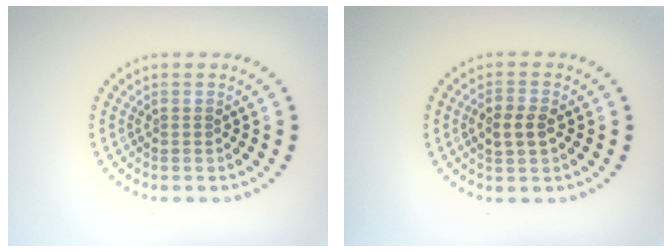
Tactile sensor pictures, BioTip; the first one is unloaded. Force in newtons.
{"total": 2.4, "press": 2.4, "slide": 0.3}